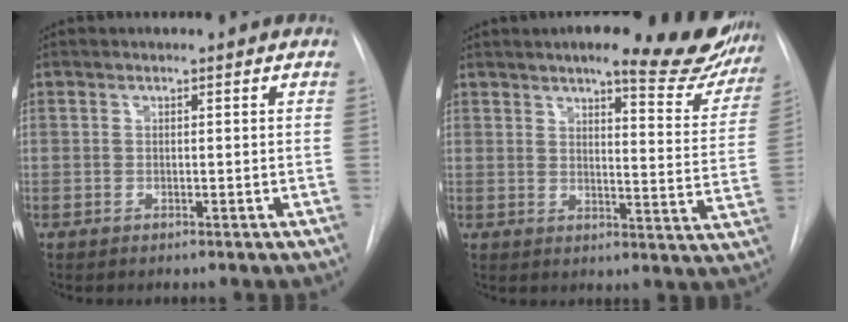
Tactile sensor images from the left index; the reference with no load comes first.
{"total": 18.7, "force": [14.9, 4.1, 10.5], "torque": [-0.117, -0.026, 0.167]}